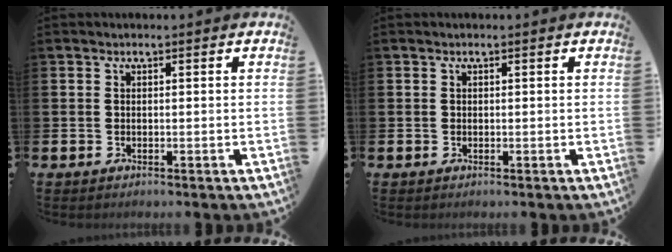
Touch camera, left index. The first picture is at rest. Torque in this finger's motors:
{"motor_torque": [0.11, -0.03, 0.04, -0.01]}